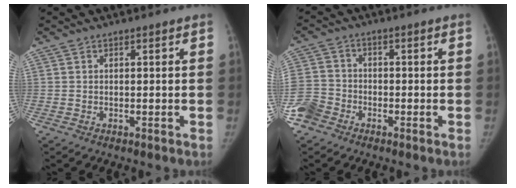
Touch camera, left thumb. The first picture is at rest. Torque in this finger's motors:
{"motor_torque": [1.03, 1.16, 0.00, 0.10, 0.03]}